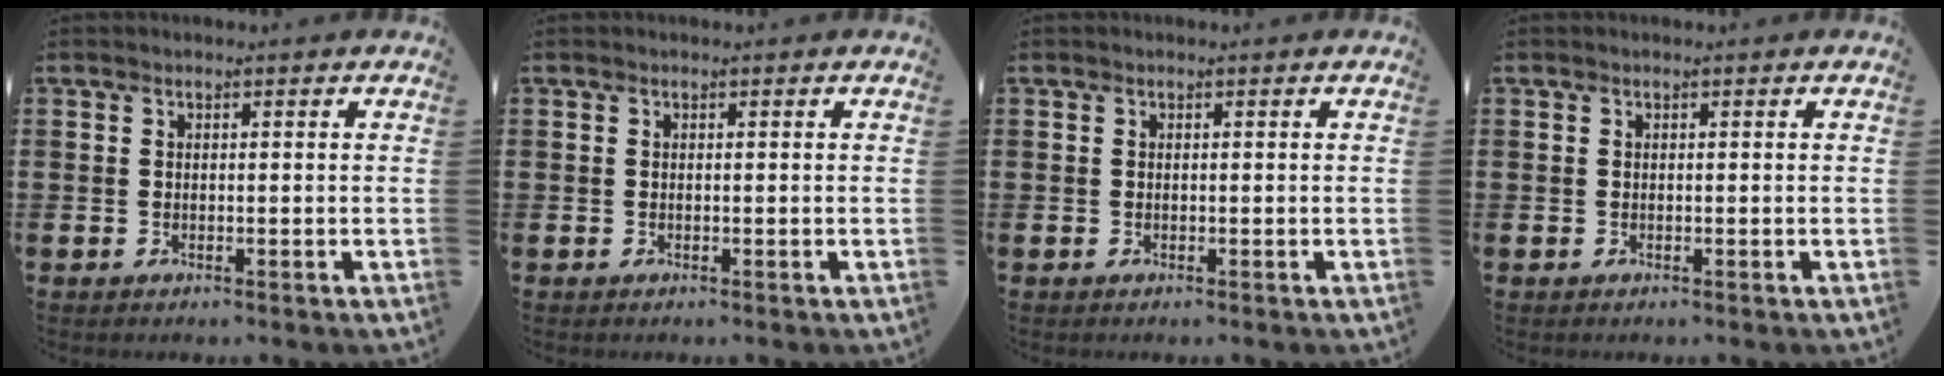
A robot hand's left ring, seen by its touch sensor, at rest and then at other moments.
{"total": 0.0}
{"total": 0.0}
{"total": 0.0}